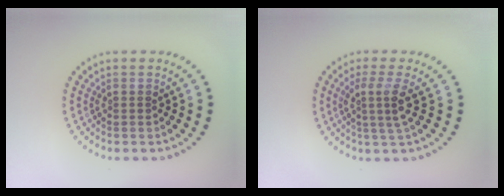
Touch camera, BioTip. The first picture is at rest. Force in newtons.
{"total": 2.9, "press": 2.1, "slide": 2.0}